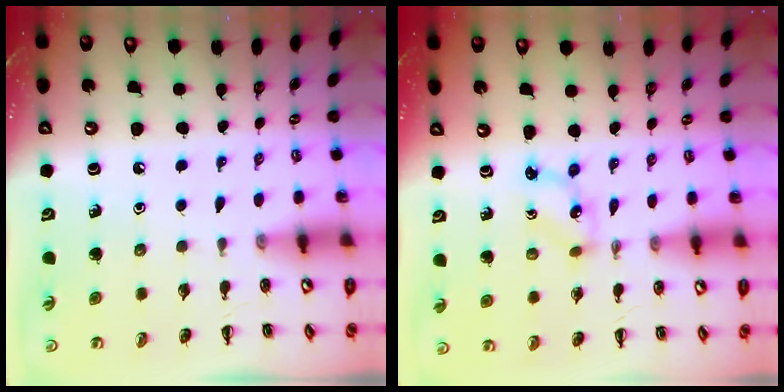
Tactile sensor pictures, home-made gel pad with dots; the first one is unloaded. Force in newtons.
{"total": 1.6, "press": 1.5, "slide": 0.3}